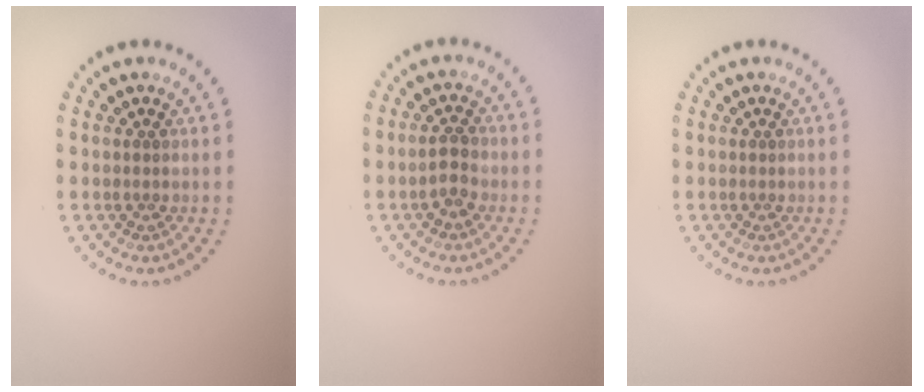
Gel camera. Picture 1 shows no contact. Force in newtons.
{"total": 2.1, "press": 2.1, "slide": 0.5}
{"total": 0.0}